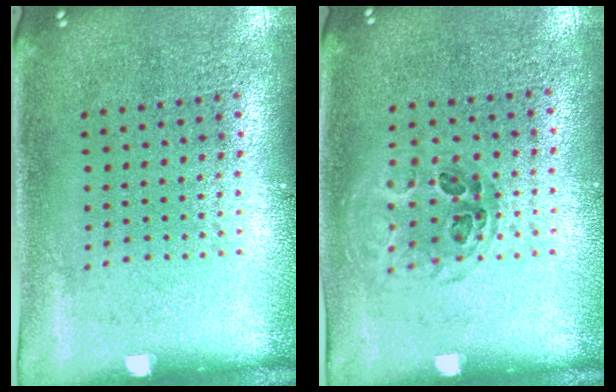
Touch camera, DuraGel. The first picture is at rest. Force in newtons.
{"total": 1.0, "press": 0.7, "slide": 0.6}